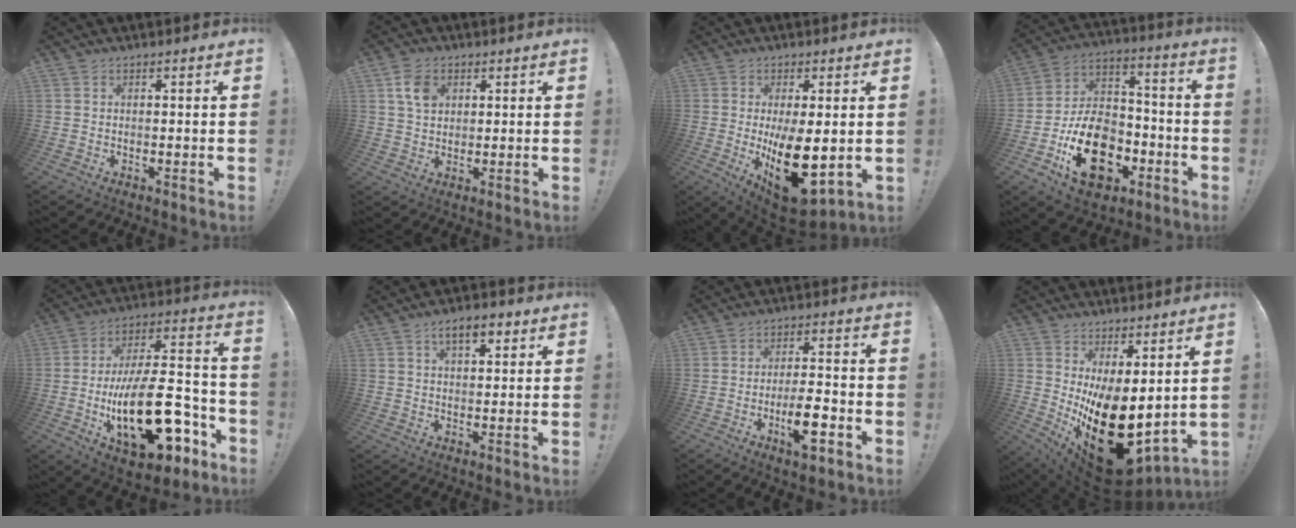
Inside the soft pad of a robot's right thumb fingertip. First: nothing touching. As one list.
[{"total": 7.1, "force": [2.7, 5.2, 4.0], "torque": [-0.064, 0.002, 0.054]}, {"total": 17.7, "force": [-1.4, 9.3, 15.0], "torque": [-0.219, -0.020, 0.002]}, {"total": 21.2, "force": [-8.8, 14.2, 13.0], "torque": [-0.208, 0.062, -0.136]}, {"total": 27.2, "force": [-8.8, 12.1, 22.7], "torque": [-0.401, 0.058, -0.134]}, {"total": 6.5, "force": [3.4, 2.9, 4.7], "torque": [-0.067, -0.004, 0.057]}, {"total": 10.1, "force": [-4.1, 2.6, 8.8], "torque": [-0.152, 0.009, -0.072]}, {"total": 20.5, "force": [-3.9, 10.3, 17.2], "torque": [-0.268, 0.007, -0.039]}]